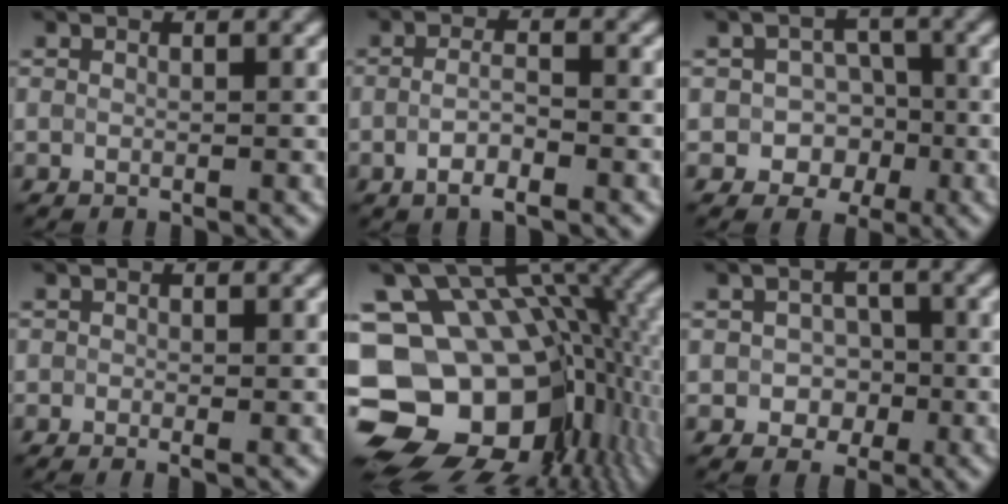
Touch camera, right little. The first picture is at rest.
{"total": 1.9, "force": [-1.7, 0.1, 0.9], "torque": [-0.023, 0.000, -0.027]}
{"total": 4.1, "force": [-2.1, 3.4, 0.7], "torque": [0.028, 0.007, -0.039]}
{"total": 1.0, "force": [-0.9, -0.2, 0.2], "torque": [-0.004, -0.010, -0.006]}
{"total": 18.0, "force": [-4.7, 12.8, 11.7], "torque": [-0.195, -0.010, -0.045]}
{"total": 2.1, "force": [-1.2, 1.7, 0.1], "torque": [0.002, -0.003, -0.016]}